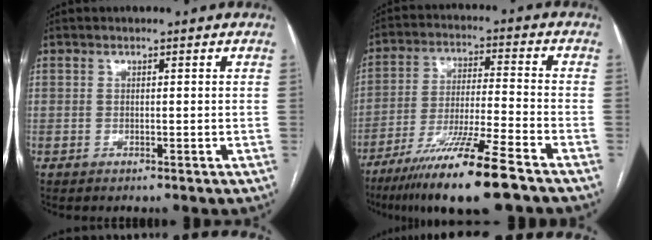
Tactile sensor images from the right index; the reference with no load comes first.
{"total": 14.5, "force": [-10.1, -0.3, 10.4], "torque": [-0.201, -0.041, -0.180]}